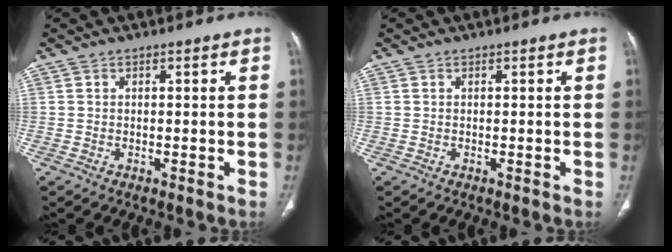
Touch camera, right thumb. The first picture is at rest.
{"total": 0.0}